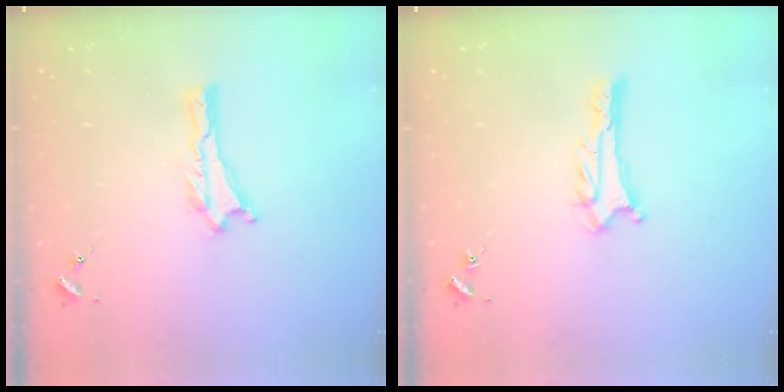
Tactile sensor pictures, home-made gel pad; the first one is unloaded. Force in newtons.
{"total": 3.3, "press": 3.3, "slide": 0.3}